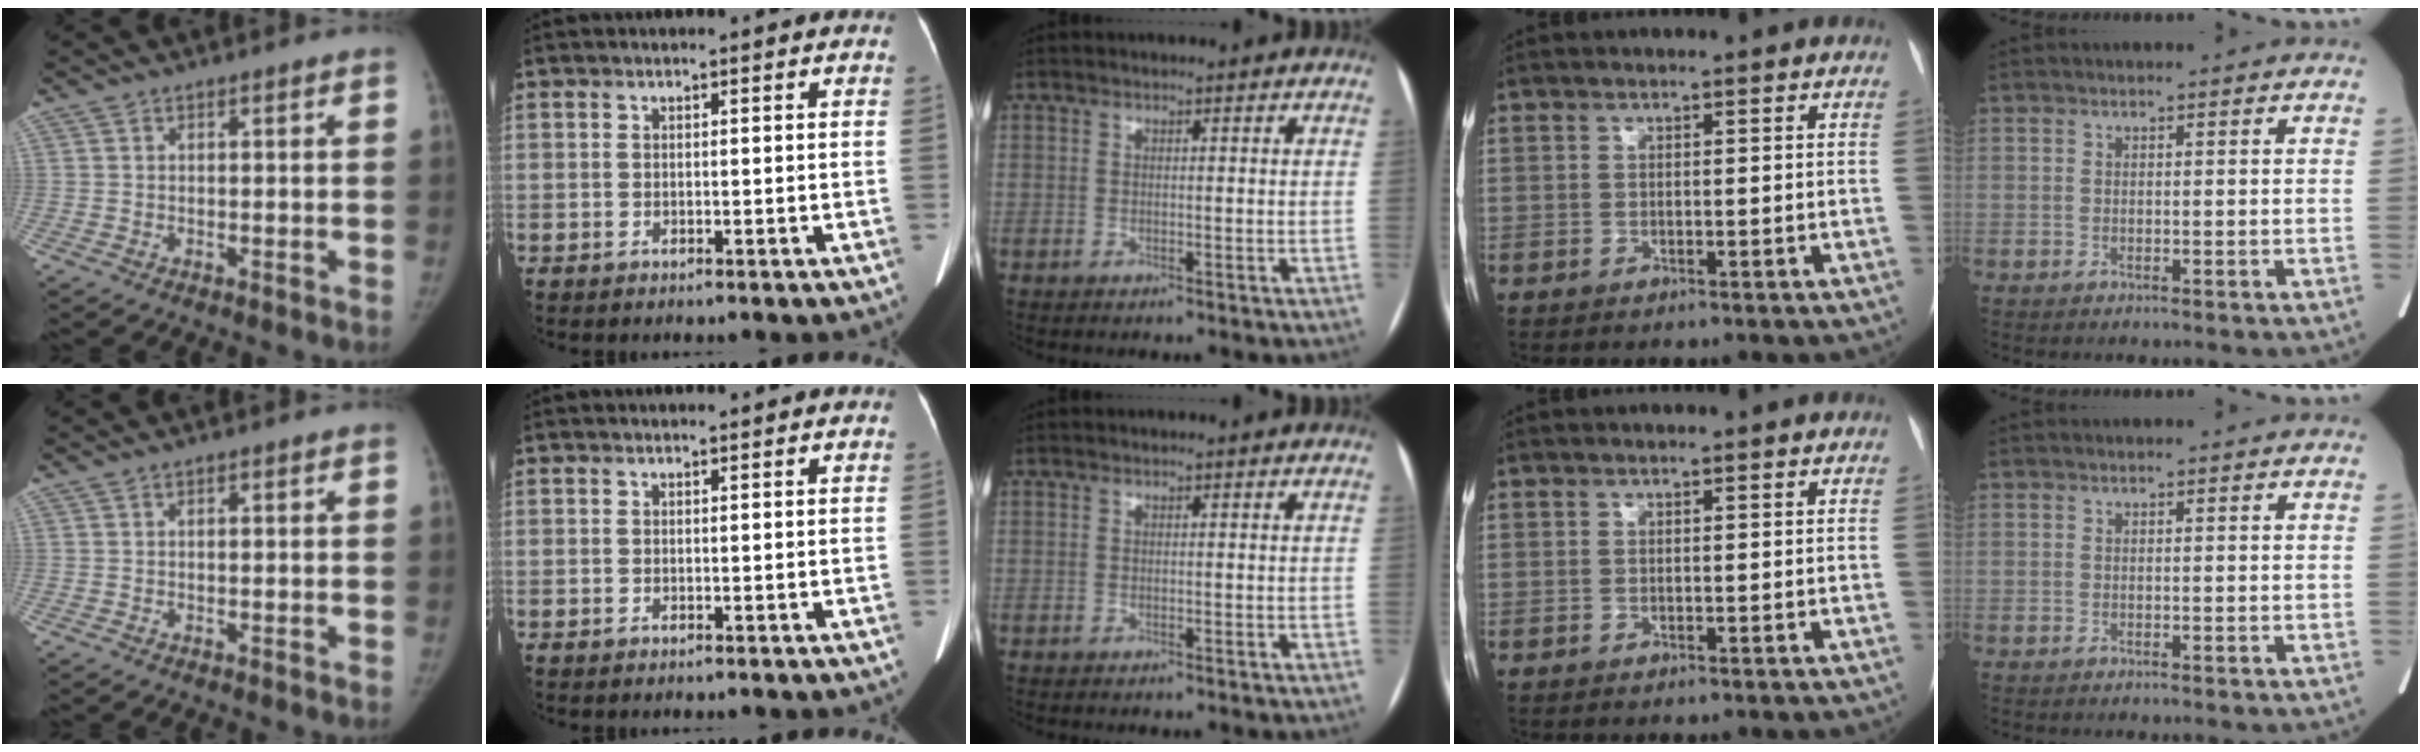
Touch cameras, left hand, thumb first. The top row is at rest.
{"thumb": {"total": 0.8, "force": [0.0, 0.5, 0.6], "torque": [-0.007, 0.002, -0.002]}, "index": {"total": 0.8, "force": [0.7, 0.1, 0.3], "torque": [-0.007, -0.003, 0.010]}}